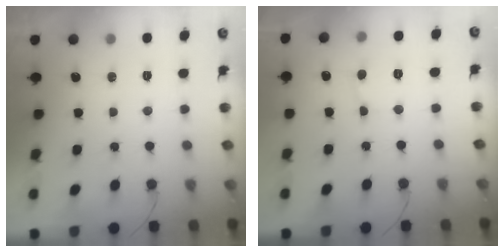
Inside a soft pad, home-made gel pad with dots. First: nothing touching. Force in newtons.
{"total": 2.9, "press": 2.8, "slide": 0.3}